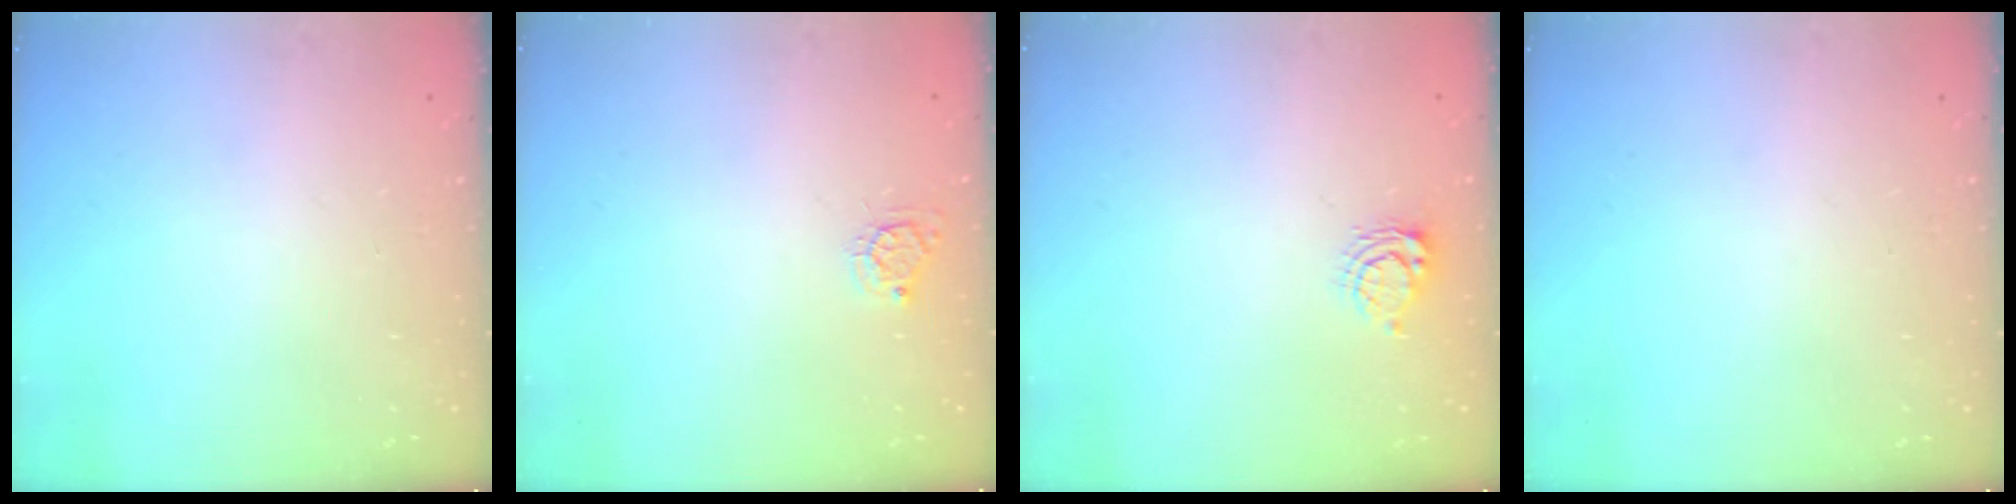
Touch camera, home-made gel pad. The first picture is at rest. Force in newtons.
{"total": 3.9, "press": 3.9, "slide": 0.3}
{"total": 6.7, "press": 6.7, "slide": 0.7}
{"total": 0.0}